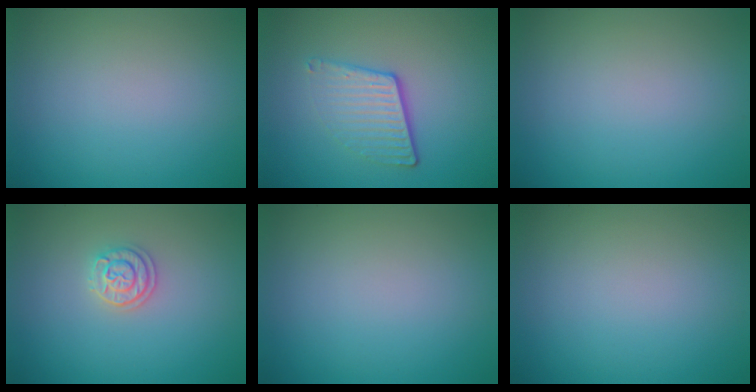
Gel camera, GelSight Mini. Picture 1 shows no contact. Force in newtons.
{"total": 3.8, "press": 2.6, "slide": 2.8}
{"total": 0.0}
{"total": 2.1, "press": 2.0, "slide": 0.6}
{"total": 0.0}
{"total": 0.0}